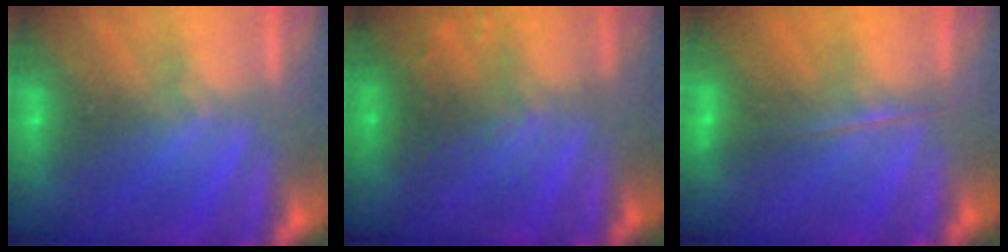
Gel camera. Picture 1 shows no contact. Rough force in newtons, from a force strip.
{"total": 2.7}
{"total": 1.8}